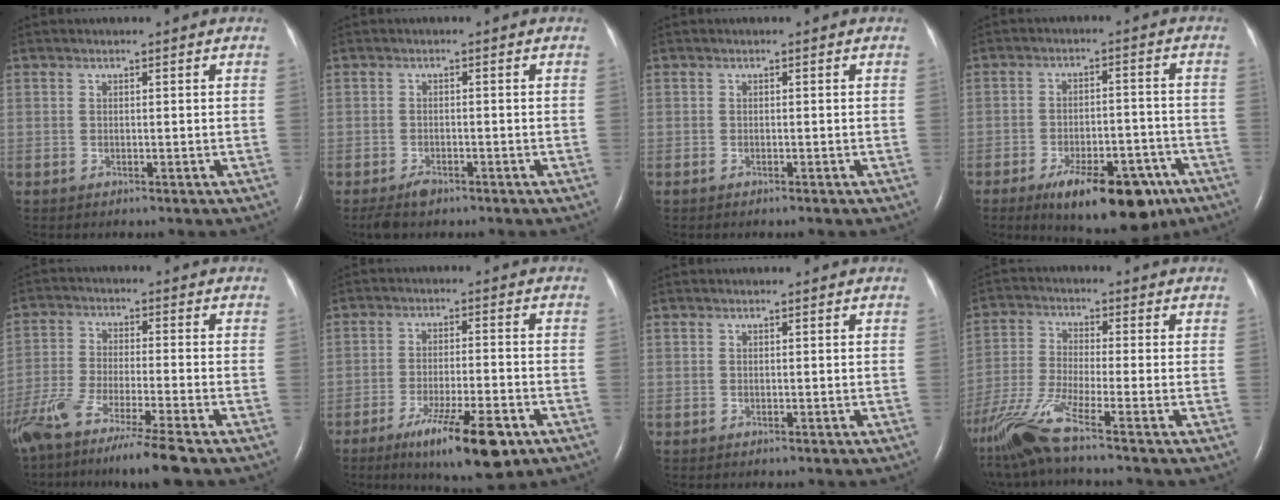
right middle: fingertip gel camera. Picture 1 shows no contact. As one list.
[{"total": 2.4, "force": [-1.9, 0.8, 1.3], "torque": [-0.035, -0.005, -0.030]}, {"total": 0.6, "force": [-0.5, 0.0, 0.3], "torque": [-0.012, -0.002, -0.009]}, {"total": 14.1, "force": [-8.9, 5.4, 9.5], "torque": [-0.114, 0.003, -0.124]}, {"total": 13.4, "force": [-10.4, -0.6, 8.4], "torque": [-0.159, -0.049, -0.180]}, {"total": 11.6, "force": [-6.6, 1.7, 9.3], "torque": [-0.158, -0.023, -0.100]}, {"total": 0.0}, {"total": 11.1, "force": [-8.1, -1.0, 7.5], "torque": [-0.165, -0.027, -0.158]}]